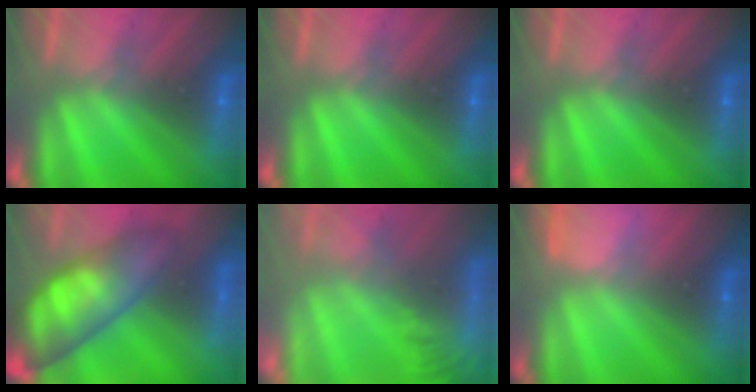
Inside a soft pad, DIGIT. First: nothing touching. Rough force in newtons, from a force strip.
{"total": 0.0}
{"total": 0.0}
{"total": 7.7}
{"total": 5.5}
{"total": 2.9}